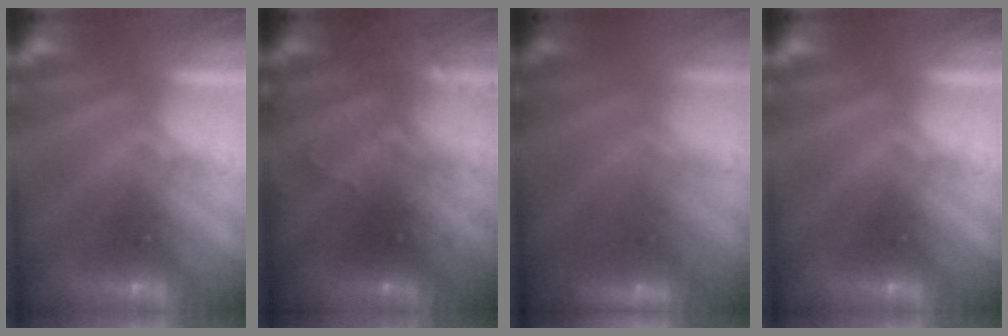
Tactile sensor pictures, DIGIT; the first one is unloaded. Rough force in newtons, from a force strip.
{"total": 7.8}
{"total": 2.8}
{"total": 0.0}